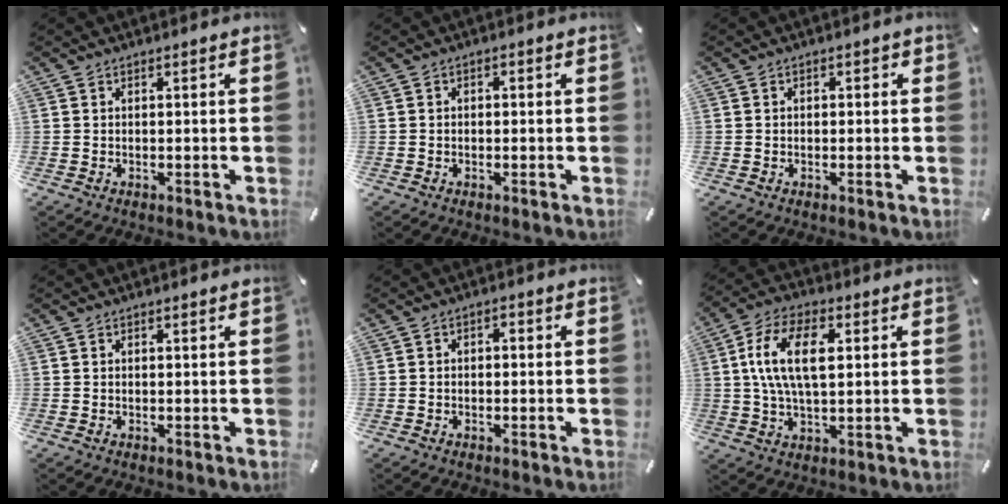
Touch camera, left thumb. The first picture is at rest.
{"total": 0.8, "force": [-0.4, 0.6, 0.3], "torque": [-0.006, 0.002, -0.009]}
{"total": 0.9, "force": [-0.3, 0.9, 0.3], "torque": [-0.006, 0.005, -0.007]}
{"total": 0.0}
{"total": 1.5, "force": [-0.9, 1.0, 0.7], "torque": [-0.014, 0.008, -0.021]}
{"total": 12.5, "force": [2.5, 6.4, 10.4], "torque": [-0.217, 0.006, 0.041]}